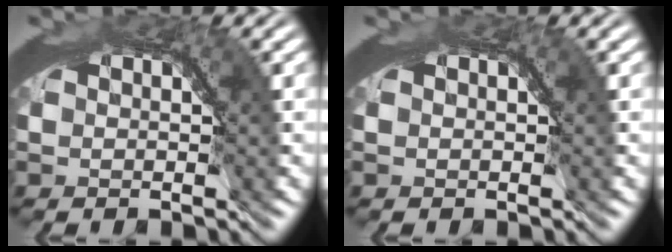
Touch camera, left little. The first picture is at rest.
{"total": 0.0}